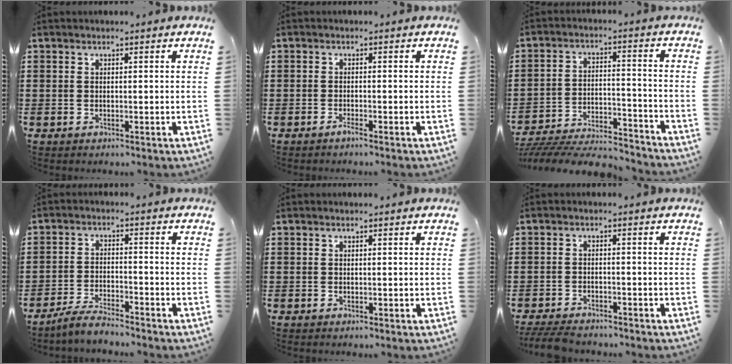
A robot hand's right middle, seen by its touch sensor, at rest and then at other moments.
{"total": 0.9, "force": [-0.8, 0.0, 0.4], "torque": [-0.011, -0.006, -0.013]}
{"total": 6.5, "force": [-6.3, 0.8, 1.6], "torque": [-0.034, 0.006, -0.126]}
{"total": 4.1, "force": [-3.9, 0.4, 1.3], "torque": [-0.030, 0.003, -0.078]}
{"total": 0.0}
{"total": 3.5, "force": [-3.2, 0.6, 1.0], "torque": [-0.032, -0.003, -0.070]}